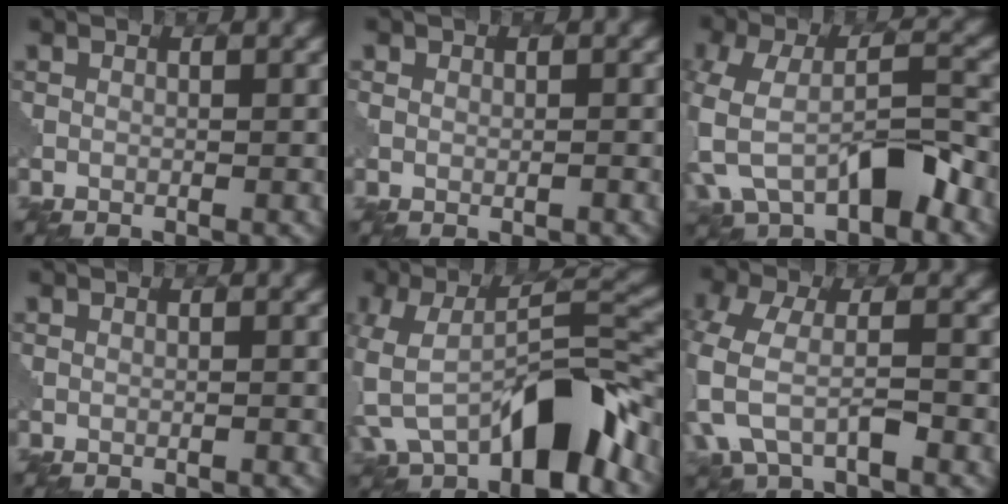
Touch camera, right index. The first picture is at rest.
{"total": 1.2, "force": [0.4, 1.1, 0.5], "torque": [-0.004, -0.002, 0.003]}
{"total": 8.4, "force": [-3.6, 4.2, 6.3], "torque": [-0.139, -0.006, -0.069]}
{"total": 0.0}
{"total": 10.7, "force": [-5.0, 4.7, 8.2], "torque": [-0.147, 0.006, -0.092]}
{"total": 5.7, "force": [-2.3, 2.9, 4.3], "torque": [-0.112, -0.006, -0.053]}